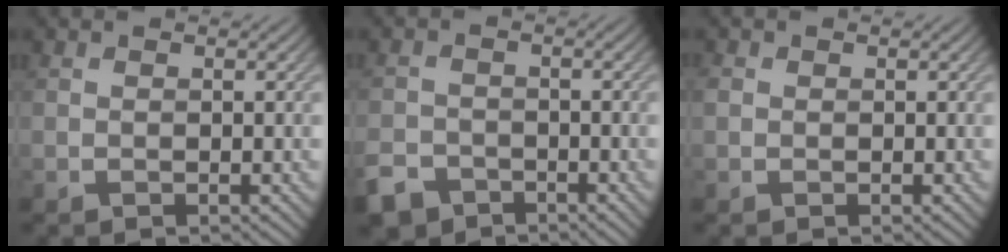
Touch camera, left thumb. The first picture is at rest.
{"total": 4.2, "force": [-3.3, 2.3, 1.2], "torque": [-0.029, -0.007, -0.067]}
{"total": 1.1, "force": [0.1, 1.1, 0.4], "torque": [-0.006, 0.000, -0.004]}